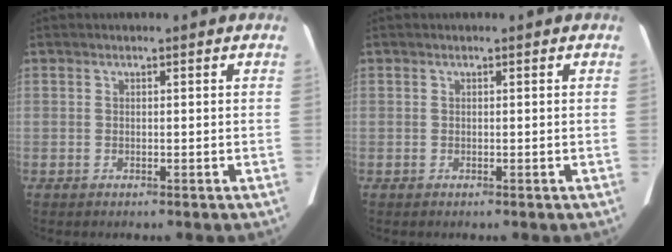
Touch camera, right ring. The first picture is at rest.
{"total": 0.0}